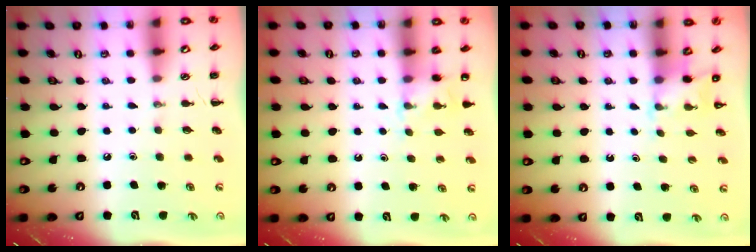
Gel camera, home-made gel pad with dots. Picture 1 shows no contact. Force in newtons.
{"total": 5.3, "press": 5.1, "slide": 1.3}
{"total": 3.0, "press": 2.8, "slide": 1.0}